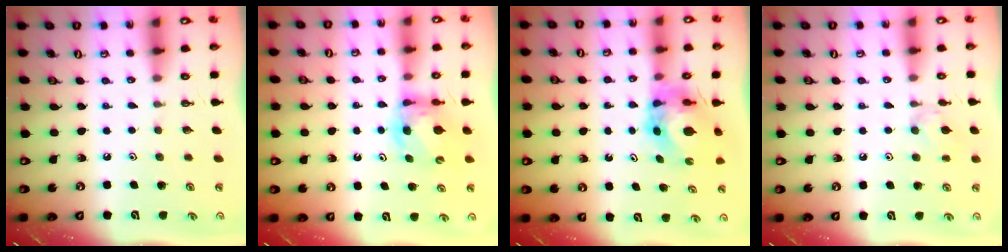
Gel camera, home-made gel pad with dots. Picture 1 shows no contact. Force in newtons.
{"total": 6.1, "press": 6.1, "slide": 0.1}
{"total": 7.1, "press": 7.1, "slide": 0.7}
{"total": 6.2, "press": 6.1, "slide": 0.9}